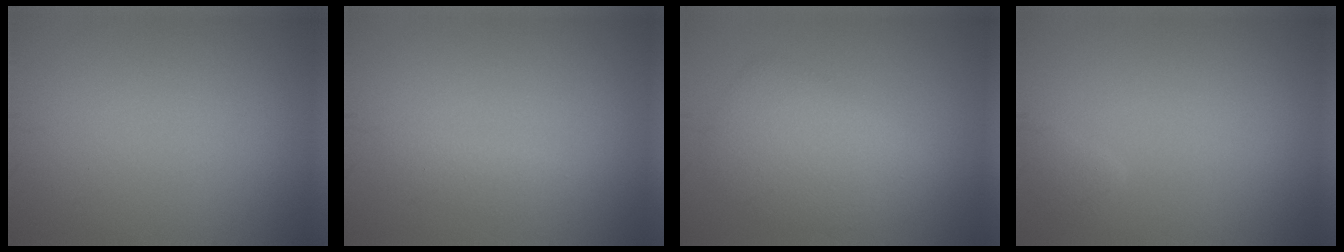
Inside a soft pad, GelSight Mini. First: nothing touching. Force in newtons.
{"total": 1.2, "press": 1.2, "slide": 0.1}
{"total": 4.7, "press": 4.7, "slide": 0.3}
{"total": 0.8, "press": 0.8, "slide": 0.1}